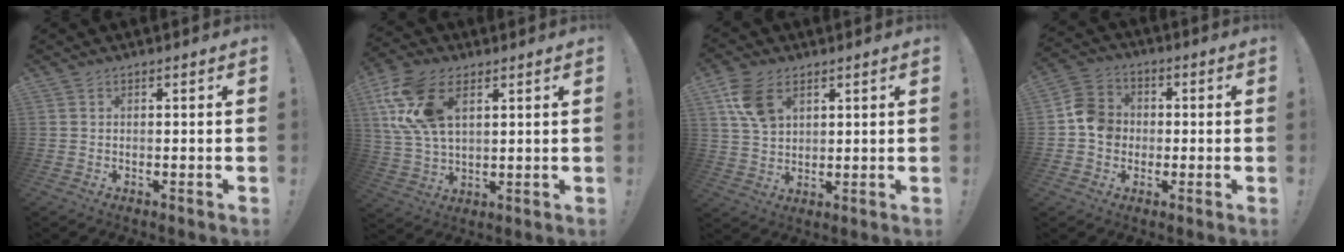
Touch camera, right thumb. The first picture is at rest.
{"total": 16.6, "force": [6.6, 9.7, 11.7], "torque": [-0.237, -0.012, 0.124]}
{"total": 10.1, "force": [4.9, 6.6, 5.9], "torque": [-0.108, -0.011, 0.097]}
{"total": 9.7, "force": [-1.2, 8.7, 4.1], "torque": [-0.060, 0.021, -0.019]}